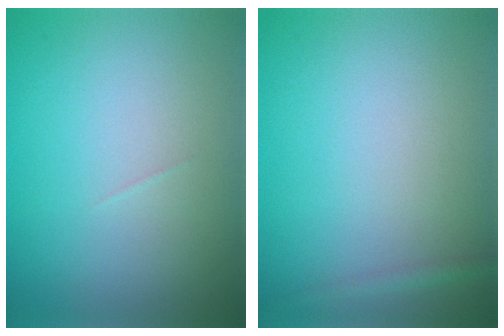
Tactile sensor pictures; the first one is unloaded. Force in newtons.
{"total": 0.9, "press": 0.9, "slide": 0.1}